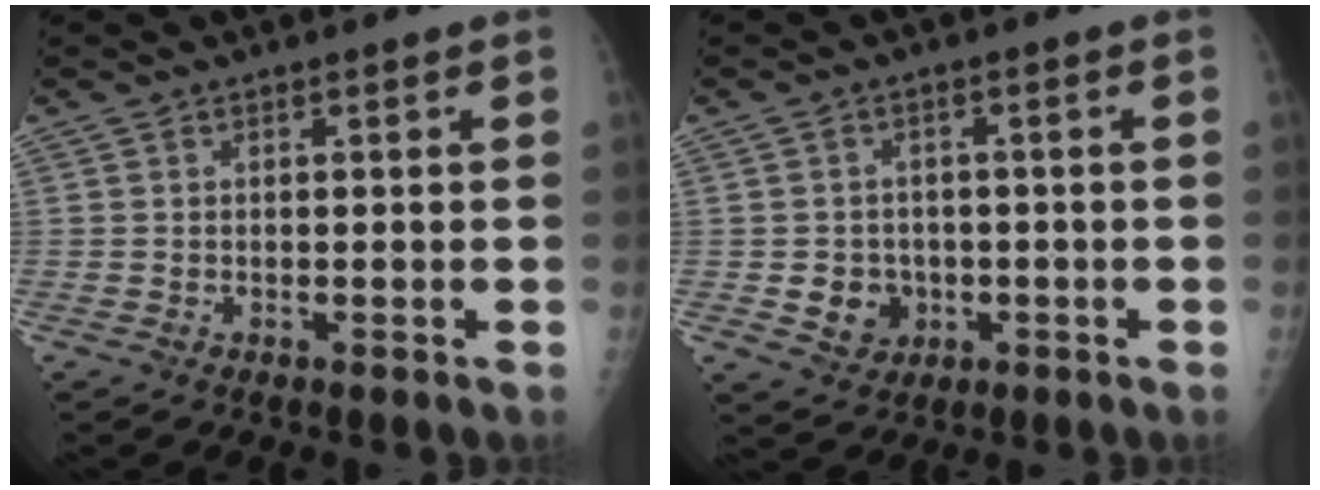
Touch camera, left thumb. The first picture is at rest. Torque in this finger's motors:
{"motor_torque": [-0.34, 0.37, 0.01, -0.02, 0.01]}